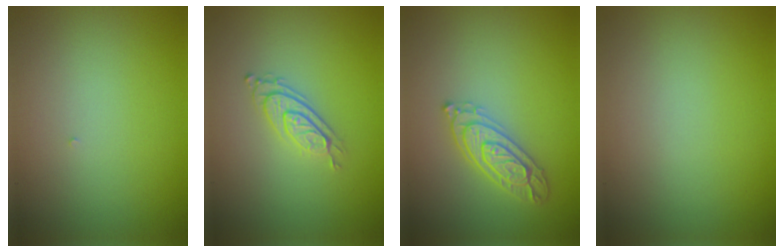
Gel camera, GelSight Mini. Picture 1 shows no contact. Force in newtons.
{"total": 2.8, "press": 2.0, "slide": 2.0}
{"total": 3.0, "press": 2.9, "slide": 0.7}
{"total": 0.0}